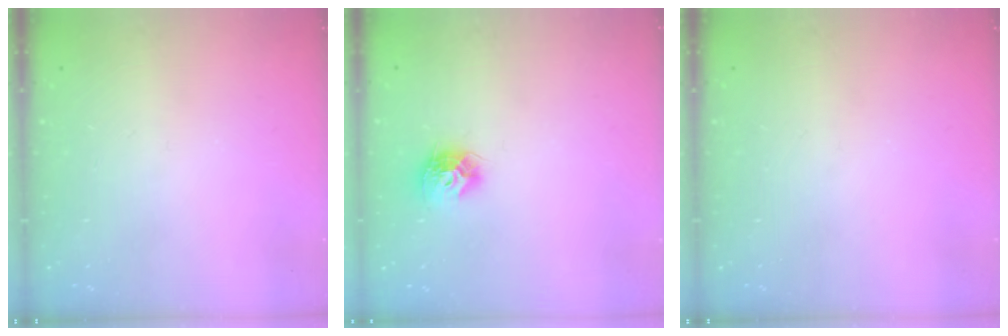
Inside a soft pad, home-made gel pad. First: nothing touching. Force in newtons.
{"total": 9.3, "press": 9.3, "slide": 0.3}
{"total": 0.0}